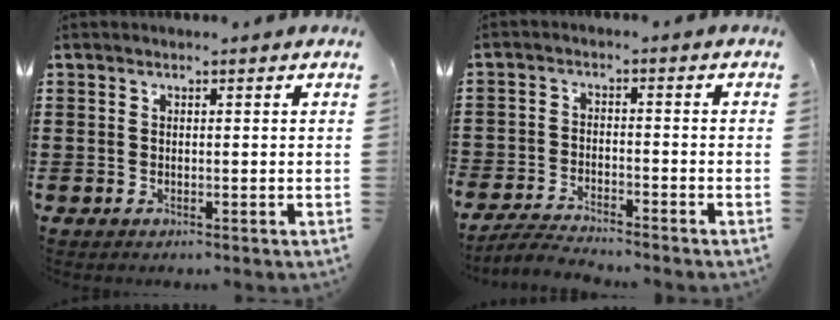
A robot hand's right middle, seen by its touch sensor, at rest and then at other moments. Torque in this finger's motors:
{"motor_torque": [1.52, -0.61, 0.24, 0.12]}